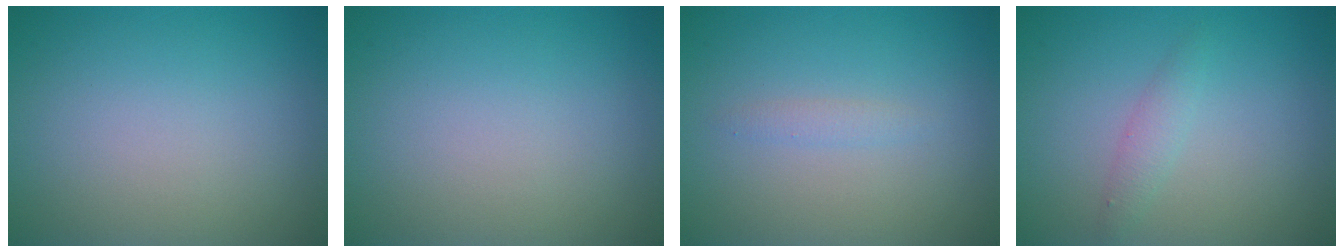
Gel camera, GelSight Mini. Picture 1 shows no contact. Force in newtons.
{"total": 0.0}
{"total": 0.8, "press": 0.8, "slide": 0.0}
{"total": 1.4, "press": 1.4, "slide": 0.1}